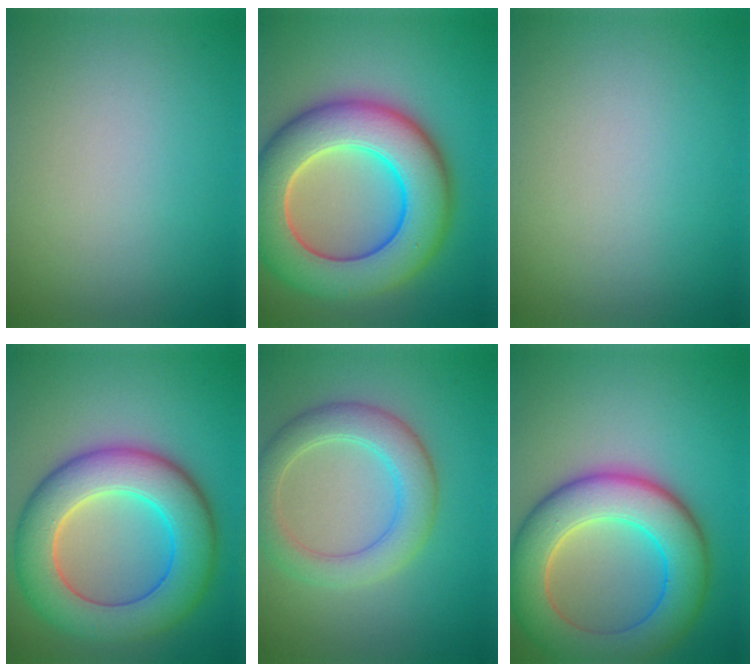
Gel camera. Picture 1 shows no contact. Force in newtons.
{"total": 12.0, "press": 12.0, "slide": 0.6}
{"total": 0.0}
{"total": 9.9, "press": 9.9, "slide": 0.2}
{"total": 4.9, "press": 4.8, "slide": 0.5}
{"total": 9.6, "press": 9.6, "slide": 0.5}